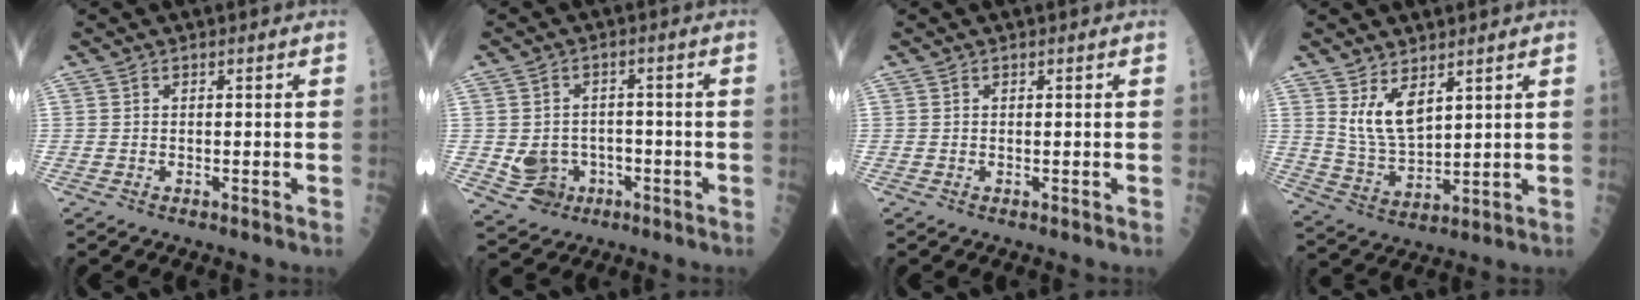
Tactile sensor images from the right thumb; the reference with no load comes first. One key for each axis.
{"total": 6.4, "fx": -1.6, "fy": 5.6, "fz": 2.7, "tx": -0.015, "ty": 0.014, "tz": -0.018}
{"total": 0.0}
{"total": 7.7, "fx": 4.0, "fy": 3.2, "fz": 5.6, "tx": -0.099, "ty": -0.036, "tz": 0.091}